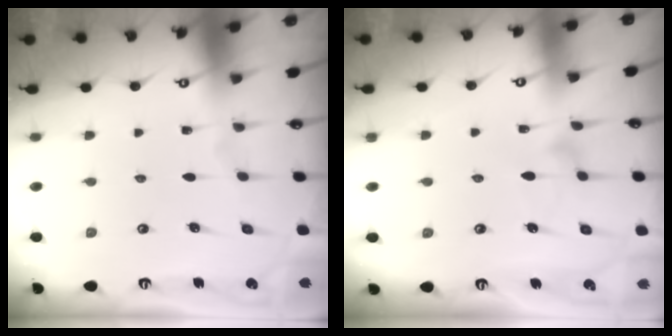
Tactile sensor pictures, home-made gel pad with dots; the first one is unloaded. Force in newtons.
{"total": 4.7, "press": 4.7, "slide": 0.3}